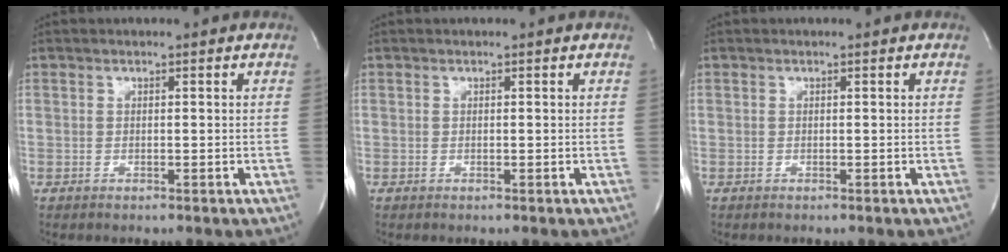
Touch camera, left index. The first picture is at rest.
{"total": 0.0}
{"total": 0.0}